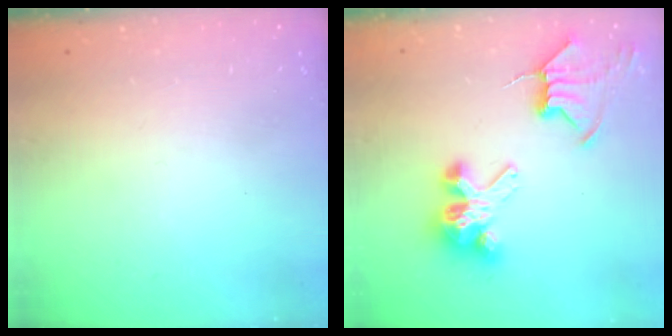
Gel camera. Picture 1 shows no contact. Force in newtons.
{"total": 9.8, "press": 9.7, "slide": 1.2}